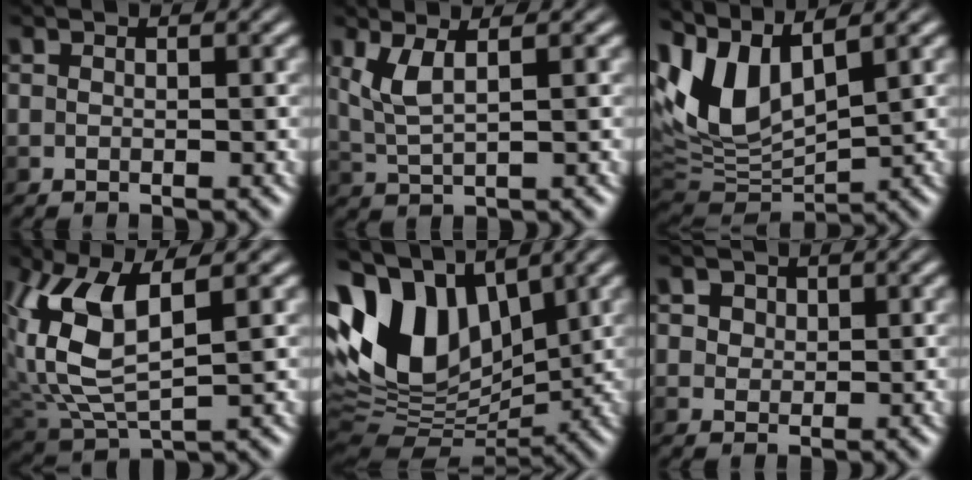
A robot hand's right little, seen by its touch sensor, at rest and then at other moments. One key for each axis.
{"total": 3.5, "fx": 0.7, "fy": 1.2, "fz": 3.2, "tx": -0.077, "ty": 0.000, "tz": 0.017}
{"total": 8.6, "fx": 3.2, "fy": 4.4, "fz": 6.6, "tx": -0.153, "ty": 0.014, "tz": 0.058}
{"total": 8.5, "fx": 2.0, "fy": 3.7, "fz": 7.4, "tx": -0.163, "ty": 0.002, "tz": 0.037}
{"total": 12.6, "fx": 3.5, "fy": 7.8, "fz": 9.2, "tx": -0.199, "ty": 0.034, "tz": 0.054}
{"total": 1.6, "fx": 0.6, "fy": 1.4, "fz": 0.5, "tx": -0.013, "ty": -0.011, "tz": 0.014}